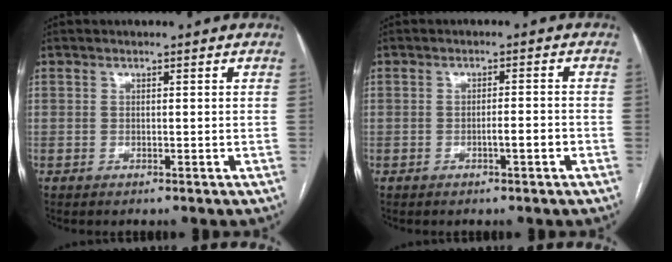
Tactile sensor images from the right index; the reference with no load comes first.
{"total": 2.5, "force": [-1.2, 0.1, 2.2], "torque": [-0.033, 0.001, -0.020]}